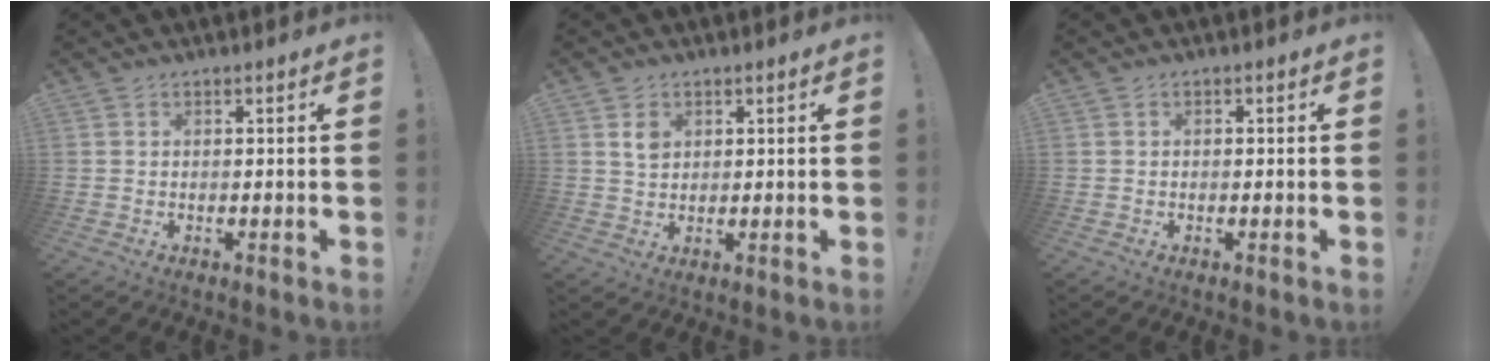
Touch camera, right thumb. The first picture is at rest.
{"total": 3.6, "force": [1.5, 2.6, 2.0], "torque": [-0.021, -0.003, 0.026]}
{"total": 0.6, "force": [-0.4, 0.4, 0.2], "torque": [-0.004, 0.002, -0.007]}